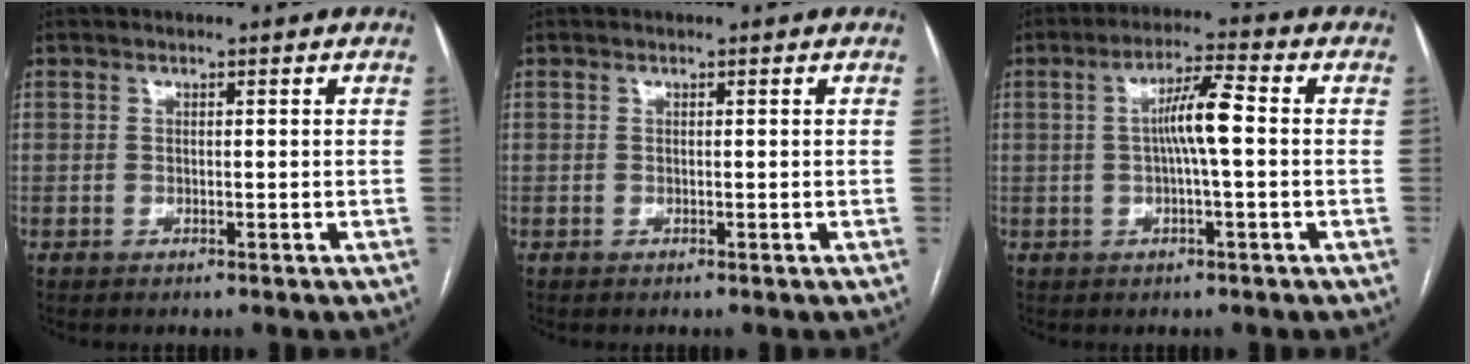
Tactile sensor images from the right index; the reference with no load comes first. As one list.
[{"total": 0.0}, {"total": 6.4, "force": [0.1, 0.2, 6.4], "torque": [-0.117, 0.013, 0.000]}]